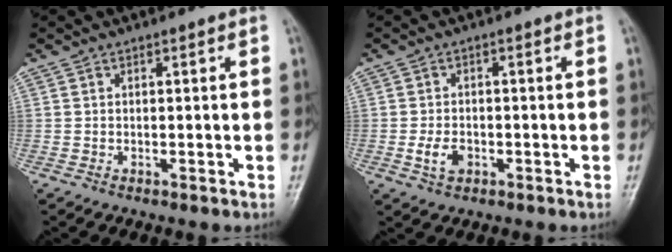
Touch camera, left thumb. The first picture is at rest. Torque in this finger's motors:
{"motor_torque": [0.51, 0.49, 0.51, 0.14, 0.01]}